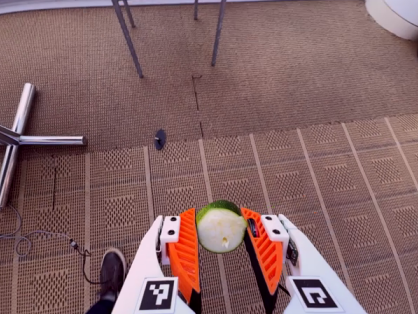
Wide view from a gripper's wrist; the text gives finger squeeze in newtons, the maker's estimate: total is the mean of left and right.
{"total": 9.0, "left": 8.5, "right": 9.5}